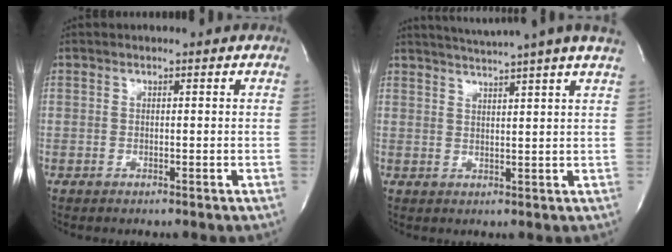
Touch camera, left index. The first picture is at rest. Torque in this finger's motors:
{"motor_torque": [0.74, -0.94, 0.08, 0.06]}